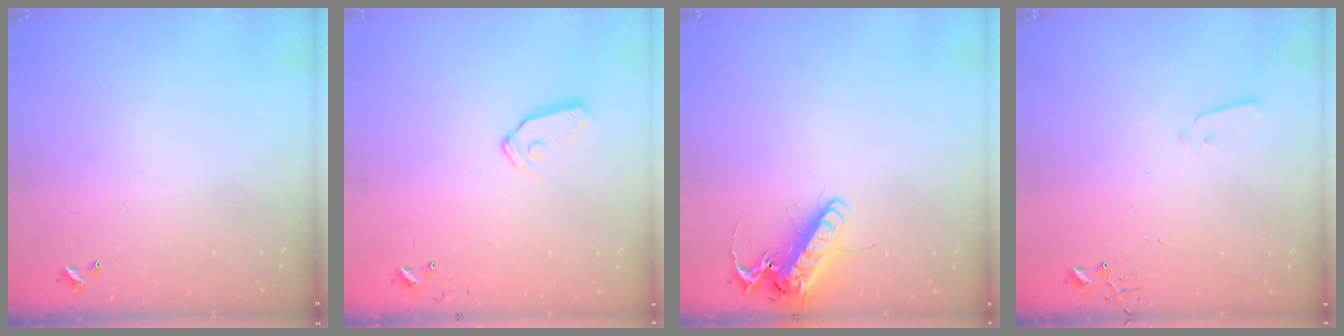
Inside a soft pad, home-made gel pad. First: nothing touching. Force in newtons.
{"total": 8.1, "press": 8.1, "slide": 0.7}
{"total": 14.1, "press": 13.9, "slide": 2.6}
{"total": 2.1, "press": 2.0, "slide": 0.4}